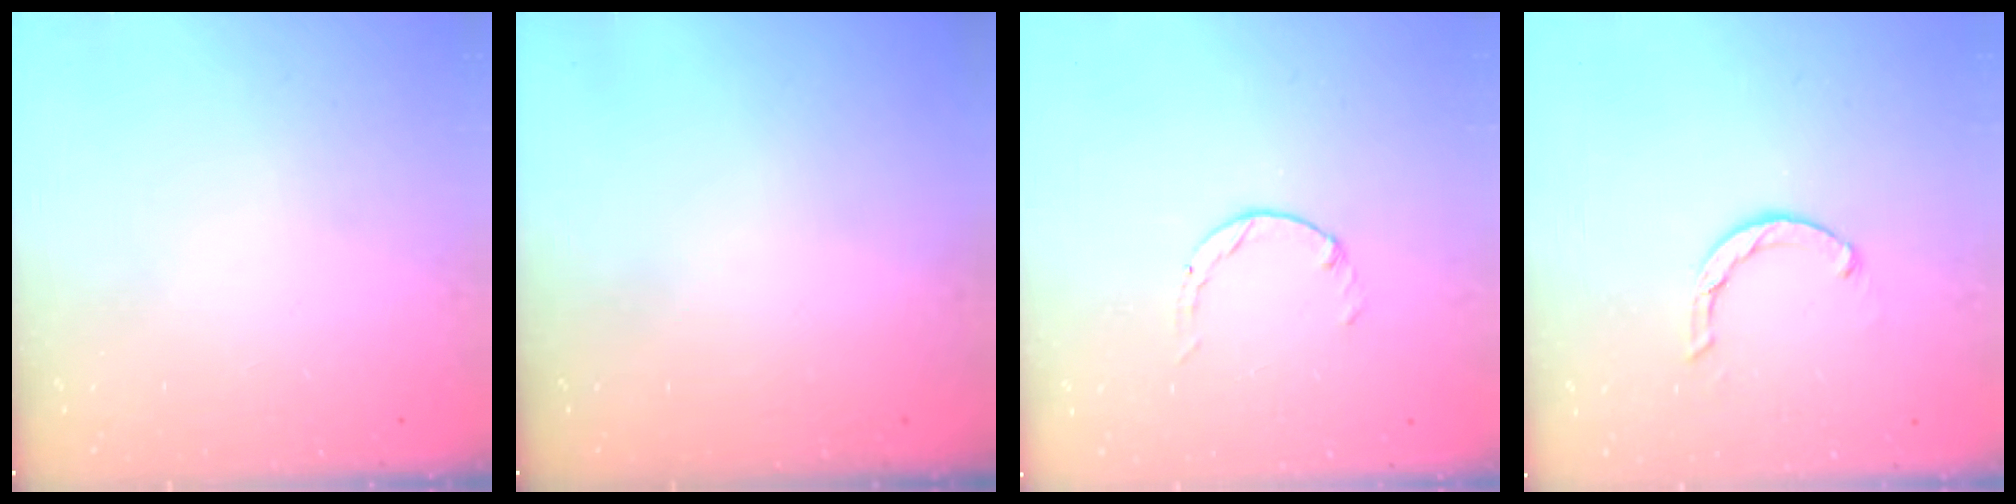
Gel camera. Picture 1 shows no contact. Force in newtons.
{"total": 0.0}
{"total": 0.0}
{"total": 3.6, "press": 3.5, "slide": 0.5}